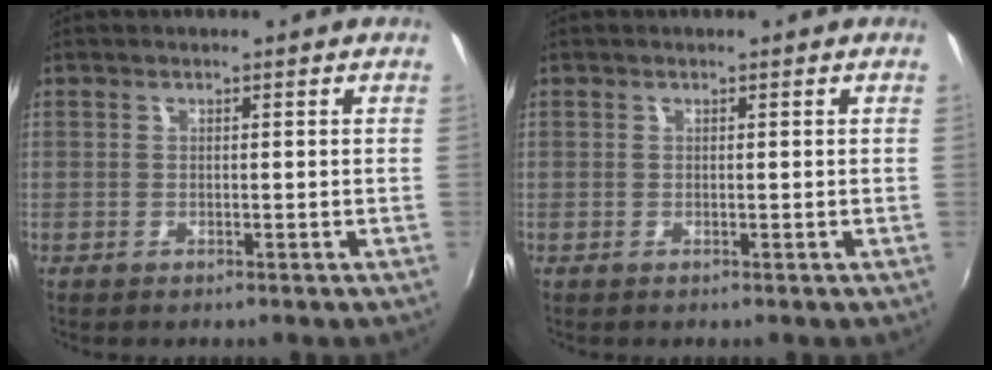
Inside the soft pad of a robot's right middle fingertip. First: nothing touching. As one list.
[{"total": 0.0}]